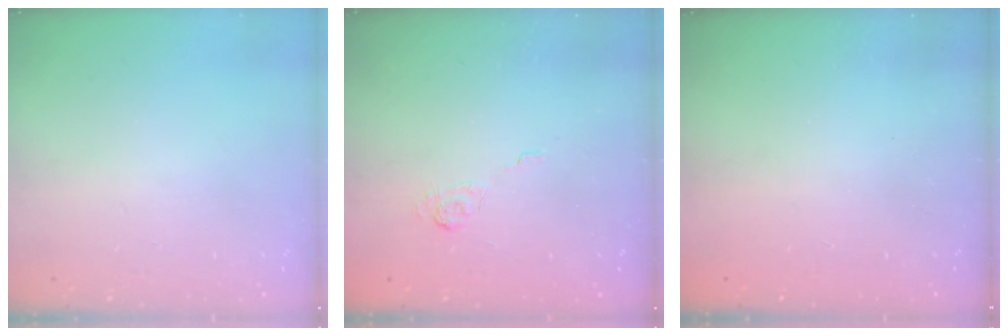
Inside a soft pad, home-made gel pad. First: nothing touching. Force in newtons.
{"total": 2.0, "press": 1.3, "slide": 1.5}
{"total": 2.3, "press": 2.2, "slide": 0.8}